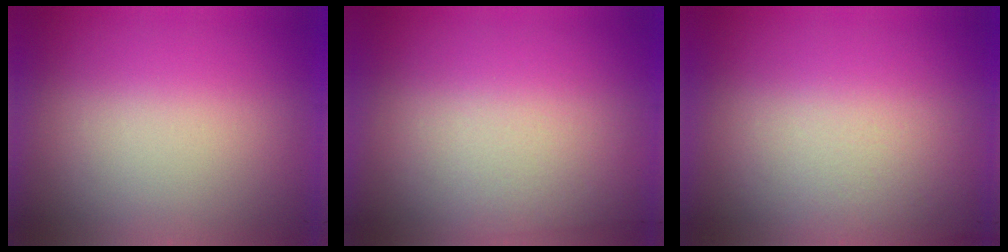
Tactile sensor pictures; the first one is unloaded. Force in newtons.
{"total": 2.8}
{"total": 2.7}